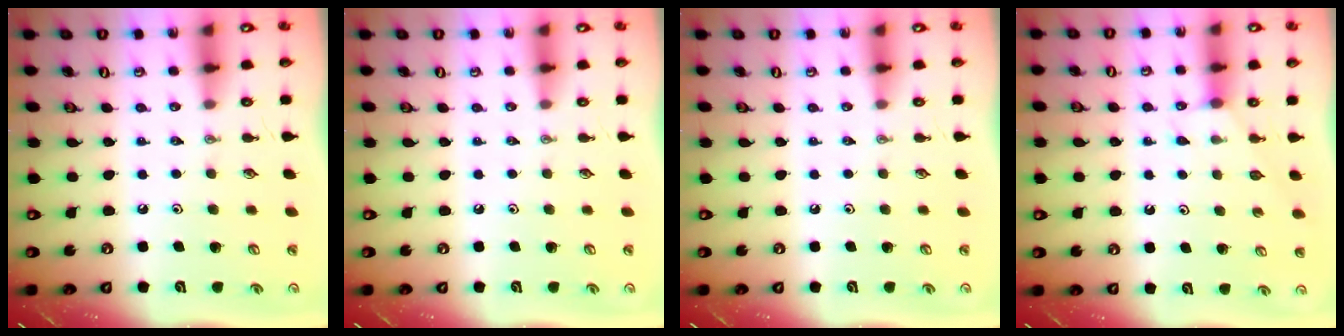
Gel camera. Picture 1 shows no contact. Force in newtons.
{"total": 0.0}
{"total": 0.0}
{"total": 2.7, "press": 2.7, "slide": 0.3}